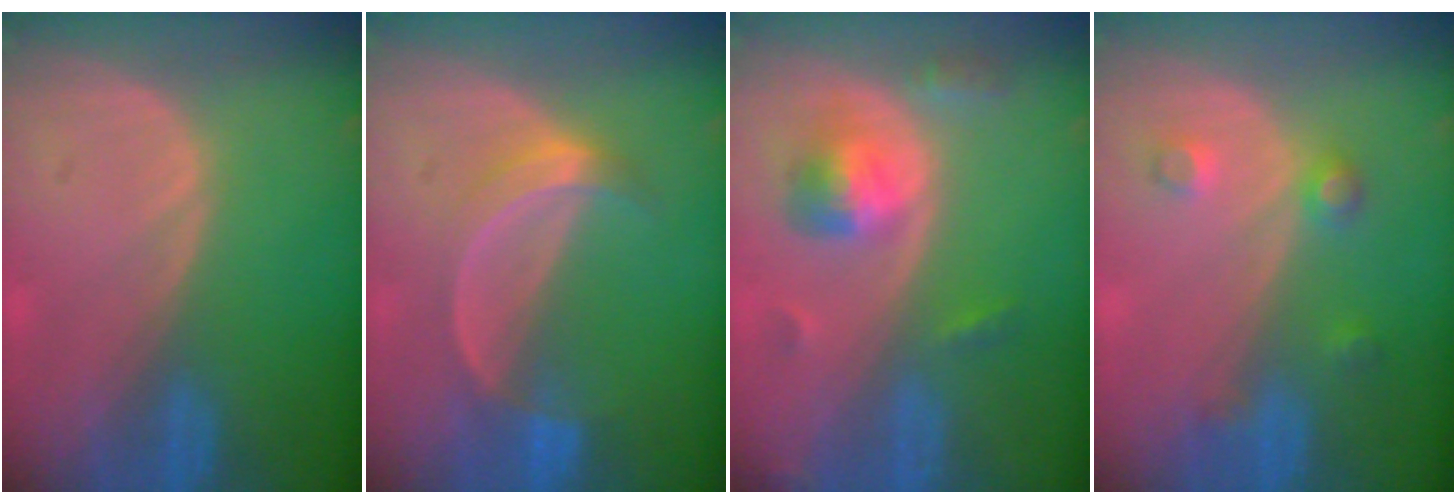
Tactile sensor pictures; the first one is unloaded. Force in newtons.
{"total": 5.0, "press": 4.9, "slide": 0.7}
{"total": 5.6, "press": 5.2, "slide": 1.9}
{"total": 3.6, "press": 3.3, "slide": 1.3}